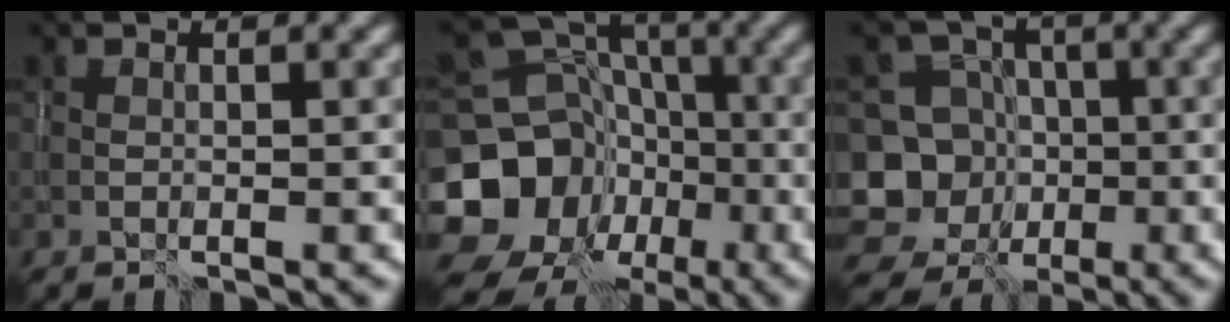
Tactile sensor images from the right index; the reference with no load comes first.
{"total": 11.9, "force": [-4.2, 10.4, 4.0], "torque": [-0.097, -0.003, -0.077]}
{"total": 8.2, "force": [-3.0, 7.4, 1.6], "torque": [-0.015, 0.011, -0.068]}